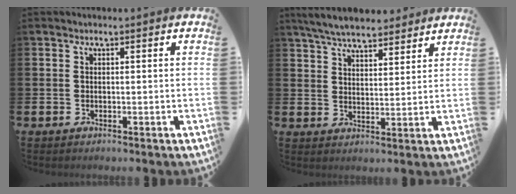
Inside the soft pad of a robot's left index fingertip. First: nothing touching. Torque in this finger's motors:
{"motor_torque": [1.21, -0.92, 0.40, 0.21]}